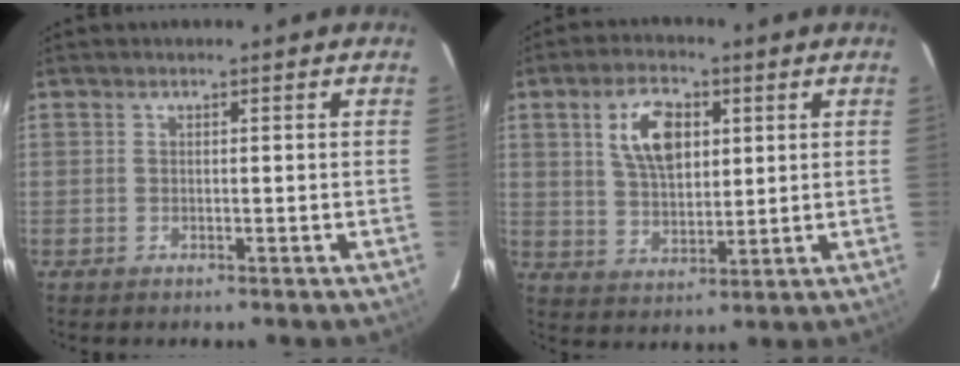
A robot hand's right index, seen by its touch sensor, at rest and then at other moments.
{"total": 9.7, "force": [3.3, 5.1, 7.5], "torque": [-0.145, 0.014, 0.065]}